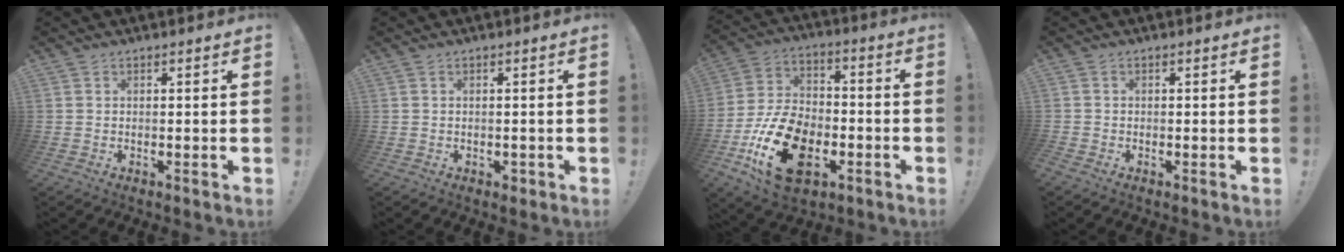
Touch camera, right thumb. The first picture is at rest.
{"total": 1.1, "force": [-0.3, 0.9, 0.6], "torque": [-0.010, 0.005, -0.004]}
{"total": 21.6, "force": [-8.2, 13.9, 14.3], "torque": [-0.260, 0.054, -0.129]}
{"total": 0.8, "force": [-0.6, 0.6, 0.0], "torque": [-0.003, 0.002, -0.010]}